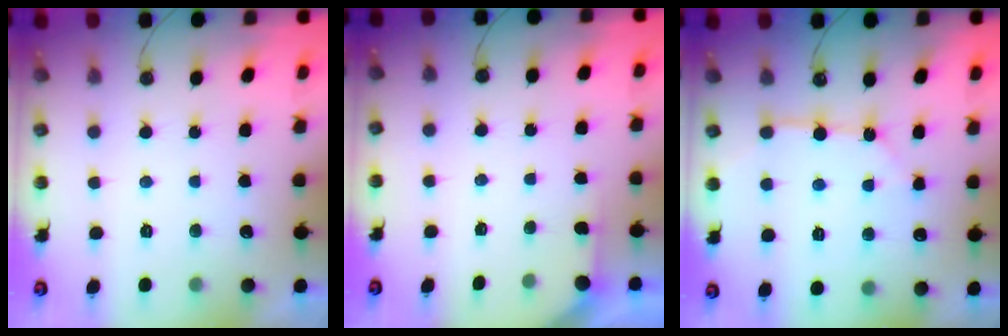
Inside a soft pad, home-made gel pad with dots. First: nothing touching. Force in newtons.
{"total": 2.0, "press": 2.0, "slide": 0.2}
{"total": 9.2, "press": 9.1, "slide": 0.9}